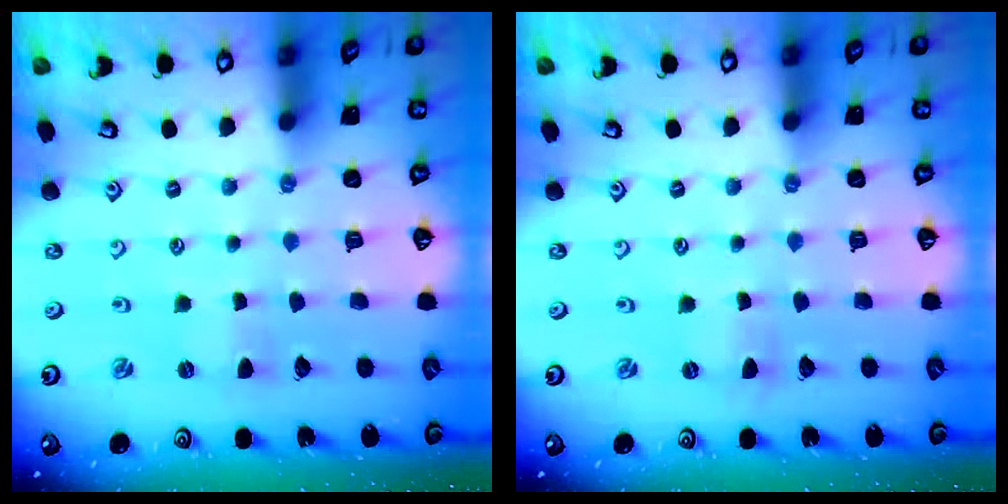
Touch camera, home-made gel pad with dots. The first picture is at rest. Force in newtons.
{"total": 0.0}